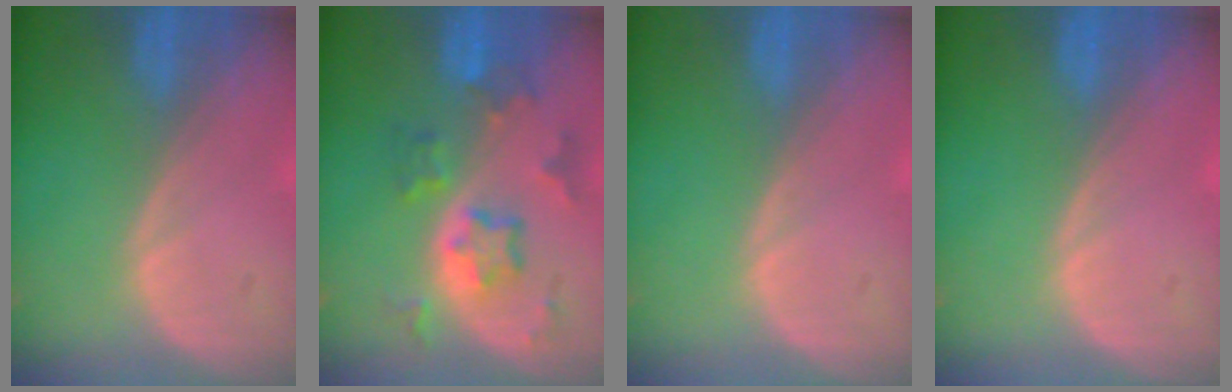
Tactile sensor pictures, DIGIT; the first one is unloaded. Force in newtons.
{"total": 7.3, "press": 6.5, "slide": 3.2}
{"total": 0.0}
{"total": 0.0}